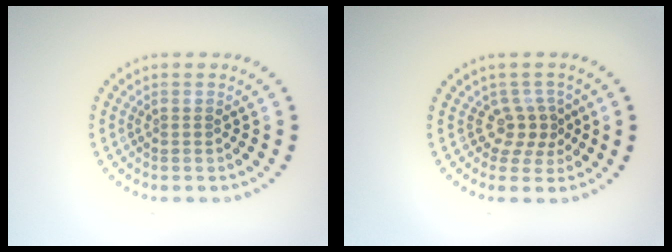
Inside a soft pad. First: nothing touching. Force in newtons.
{"total": 2.5, "press": 1.8, "slide": 1.8}